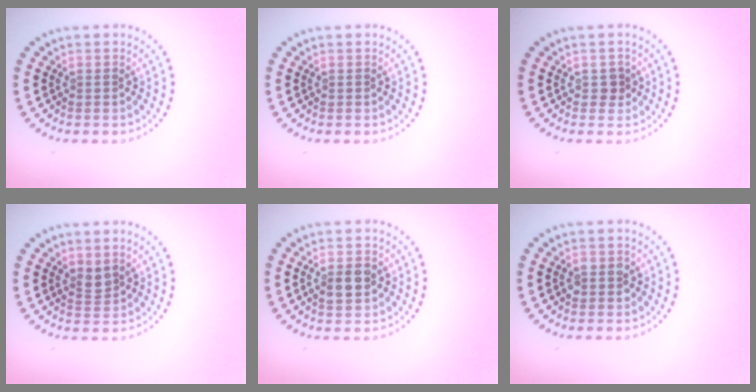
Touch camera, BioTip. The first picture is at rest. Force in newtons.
{"total": 0.0}
{"total": 0.9, "press": 0.8, "slide": 0.4}
{"total": 1.4, "press": 1.0, "slide": 0.9}
{"total": 2.5, "press": 2.5, "slide": 0.2}
{"total": 1.4, "press": 1.4, "slide": 0.3}